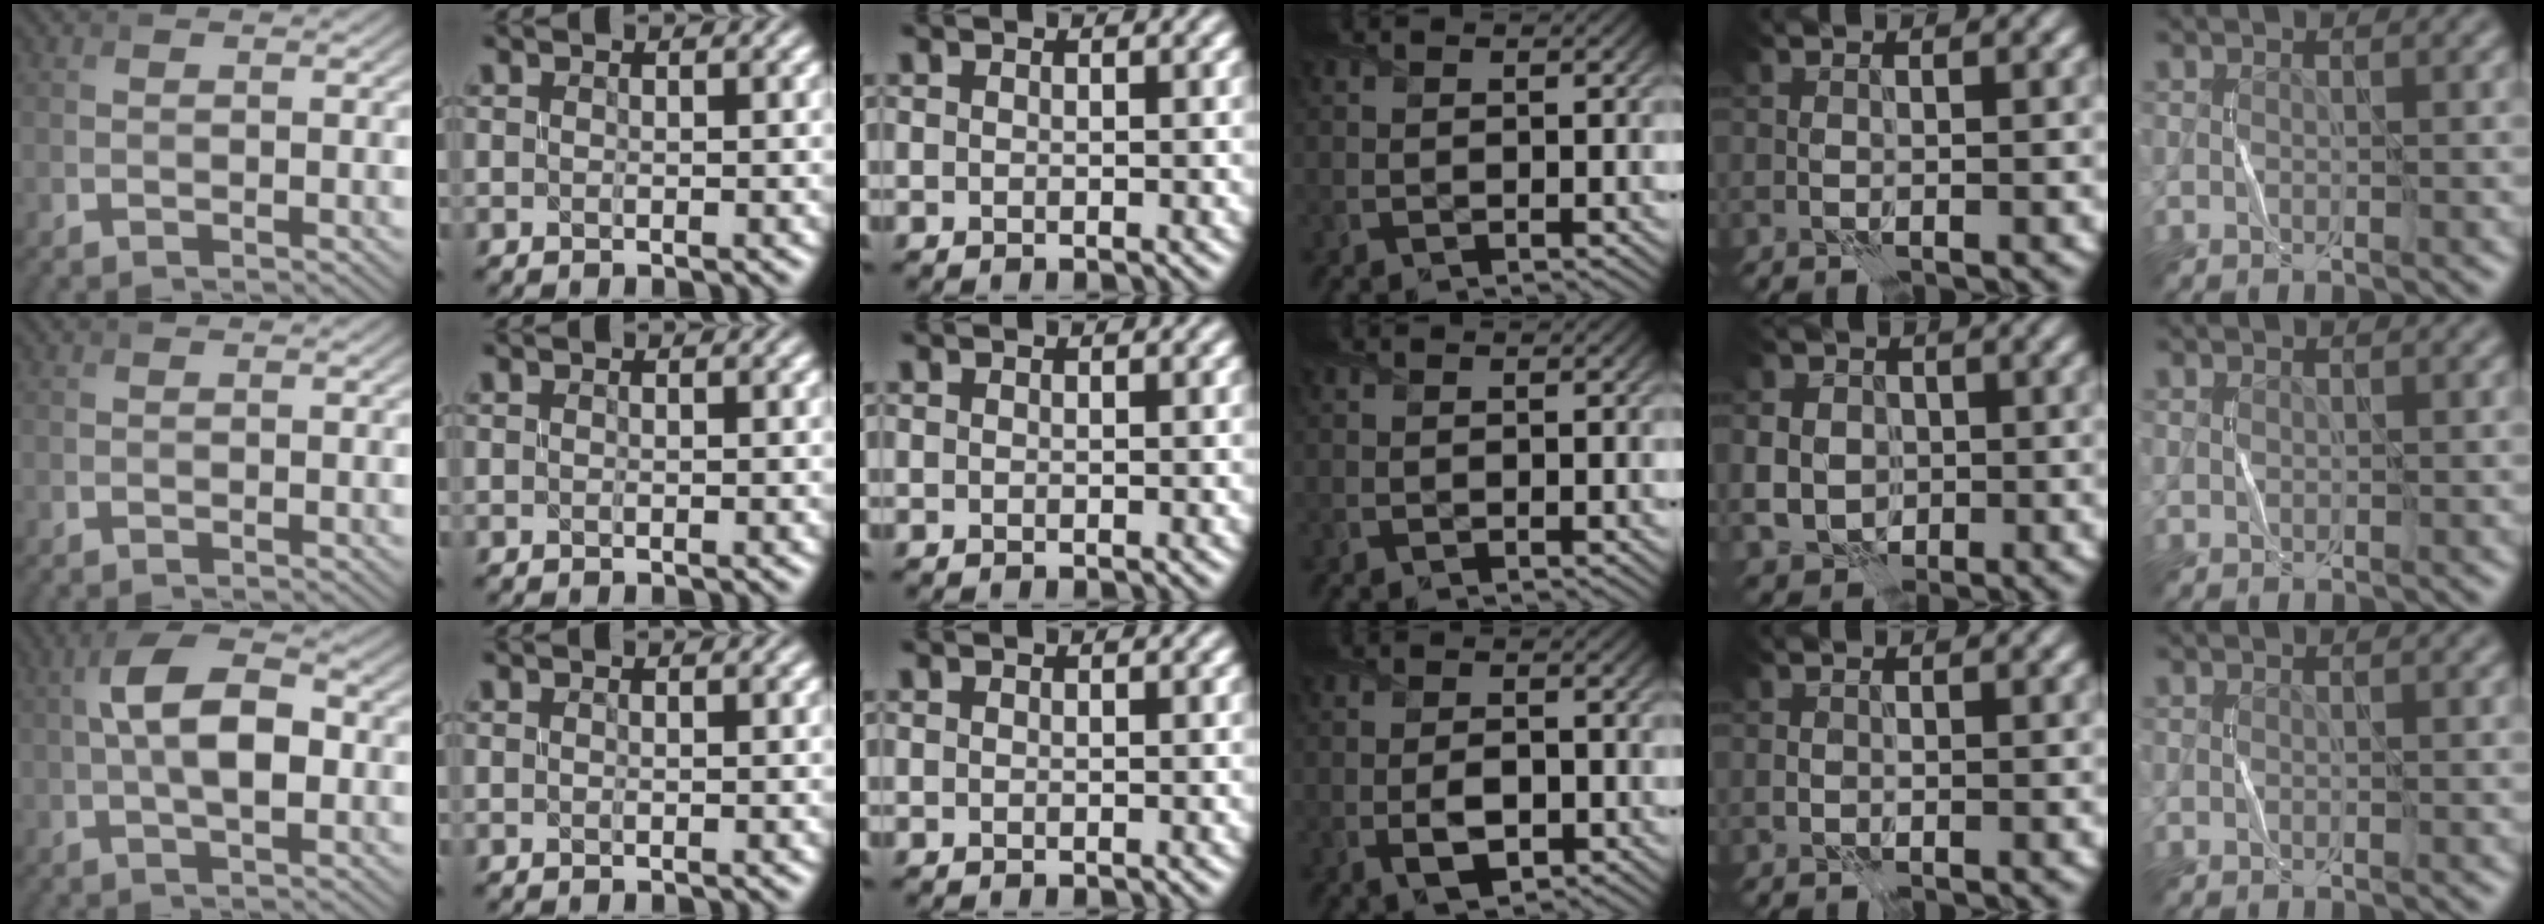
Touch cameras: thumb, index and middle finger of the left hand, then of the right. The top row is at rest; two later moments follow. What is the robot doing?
{"motion": "fold", "object": "scarf"}